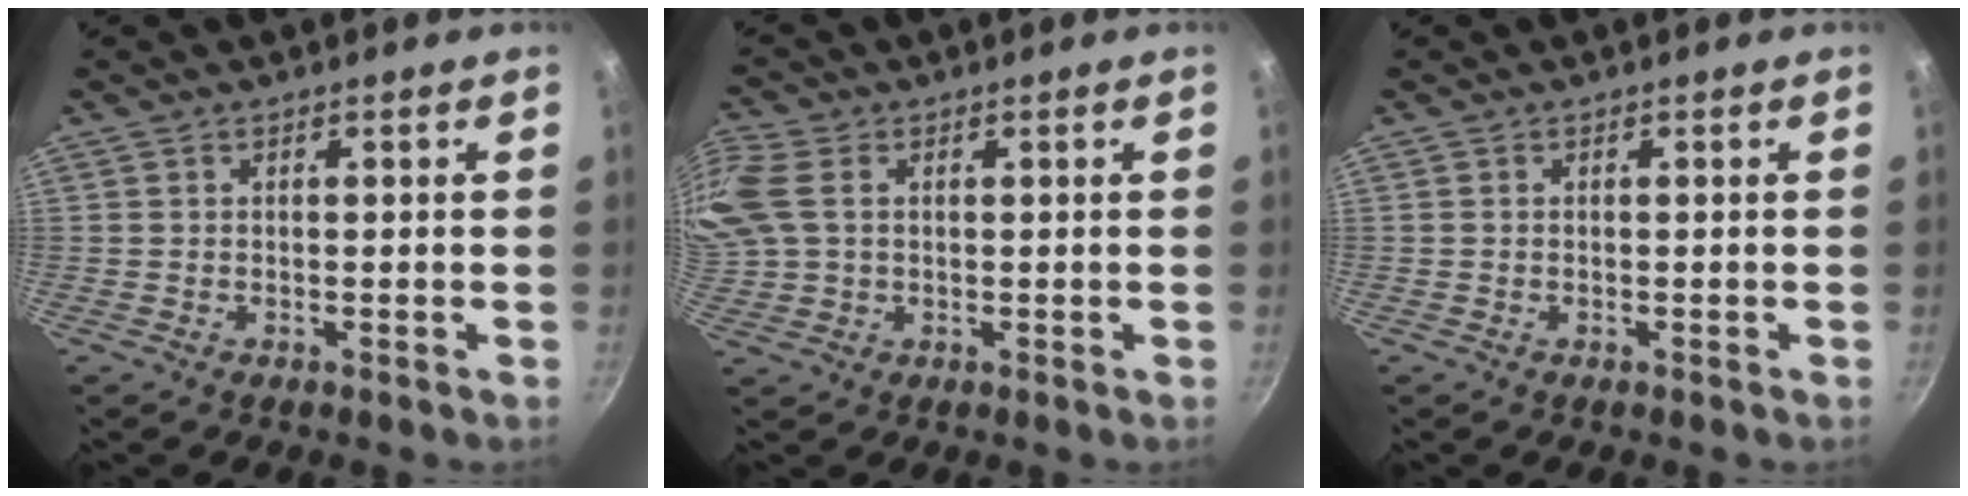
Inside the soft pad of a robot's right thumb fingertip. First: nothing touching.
{"total": 8.2, "force": [1.7, 5.9, 5.4], "torque": [-0.120, 0.012, 0.032]}
{"total": 0.0}